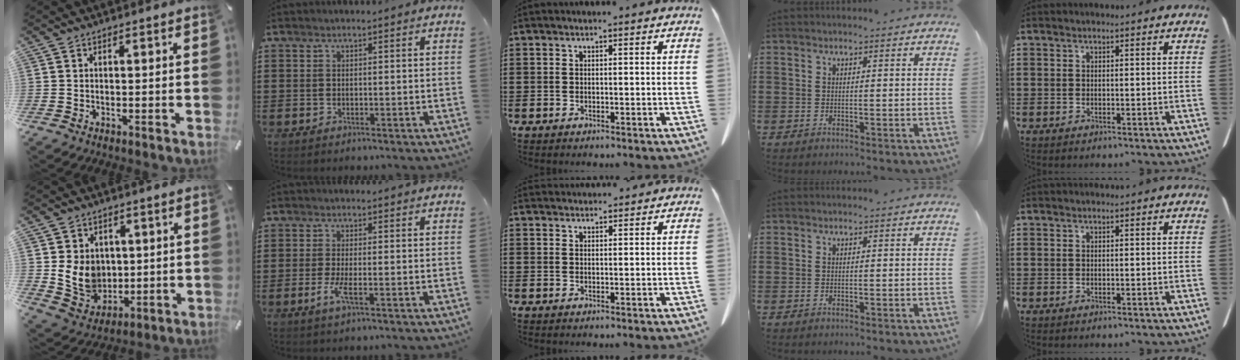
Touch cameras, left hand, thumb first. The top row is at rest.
{"thumb": {"total": 9.7, "force": [2.0, 8.8, 3.7], "torque": [-0.086, -0.018, 0.042]}, "index": {"total": 3.2, "force": [-1.1, 0.5, 3.0], "torque": [-0.071, -0.010, -0.026]}, "middle": {"total": 1.7, "force": [1.7, 0.2, 0.0], "torque": [-0.005, 0.003, 0.033]}}